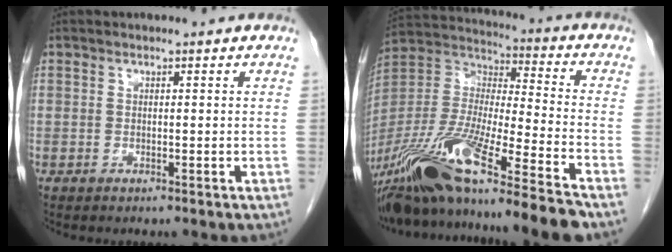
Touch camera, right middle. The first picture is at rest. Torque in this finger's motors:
{"motor_torque": [1.09, -1.04, 0.85, 0.21]}